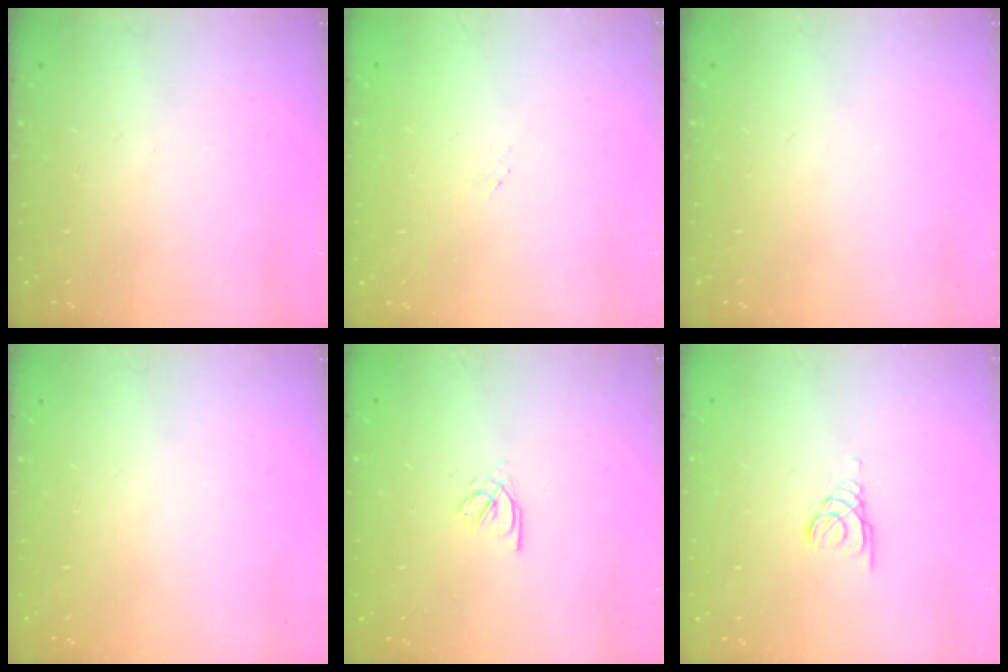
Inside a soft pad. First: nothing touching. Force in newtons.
{"total": 0.9, "press": 0.8, "slide": 0.4}
{"total": 0.0}
{"total": 0.0}
{"total": 2.2, "press": 2.2, "slide": 0.4}
{"total": 1.0, "press": 1.0, "slide": 0.1}